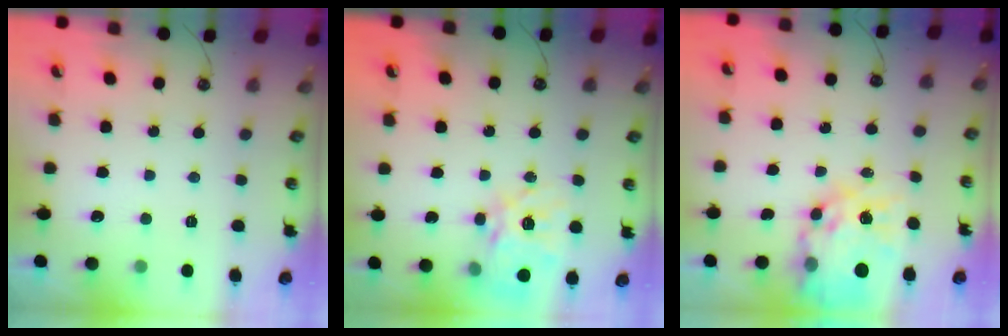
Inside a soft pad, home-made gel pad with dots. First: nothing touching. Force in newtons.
{"total": 16.7, "press": 16.6, "slide": 1.8}
{"total": 18.6, "press": 18.6, "slide": 1.8}